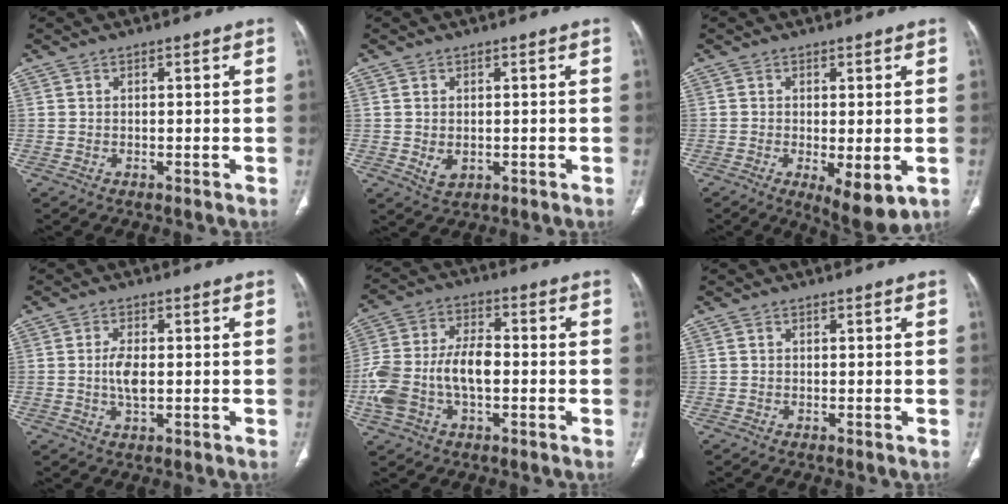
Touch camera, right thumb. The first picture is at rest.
{"total": 3.1, "force": [-0.3, 2.2, 2.2], "torque": [-0.036, -0.005, 0.003]}
{"total": 7.8, "force": [-2.1, 2.8, 6.9], "torque": [-0.104, -0.023, -0.027]}
{"total": 4.3, "force": [-0.1, 2.0, 3.8], "torque": [-0.078, -0.001, -0.003]}
{"total": 14.2, "force": [-2.5, 8.1, 11.3], "torque": [-0.244, 0.031, -0.046]}
{"total": 0.0}